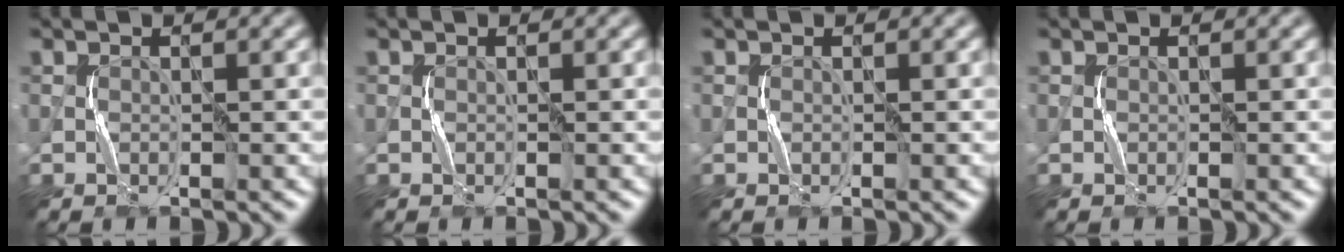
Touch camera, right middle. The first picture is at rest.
{"total": 0.0}
{"total": 0.0}
{"total": 0.0}